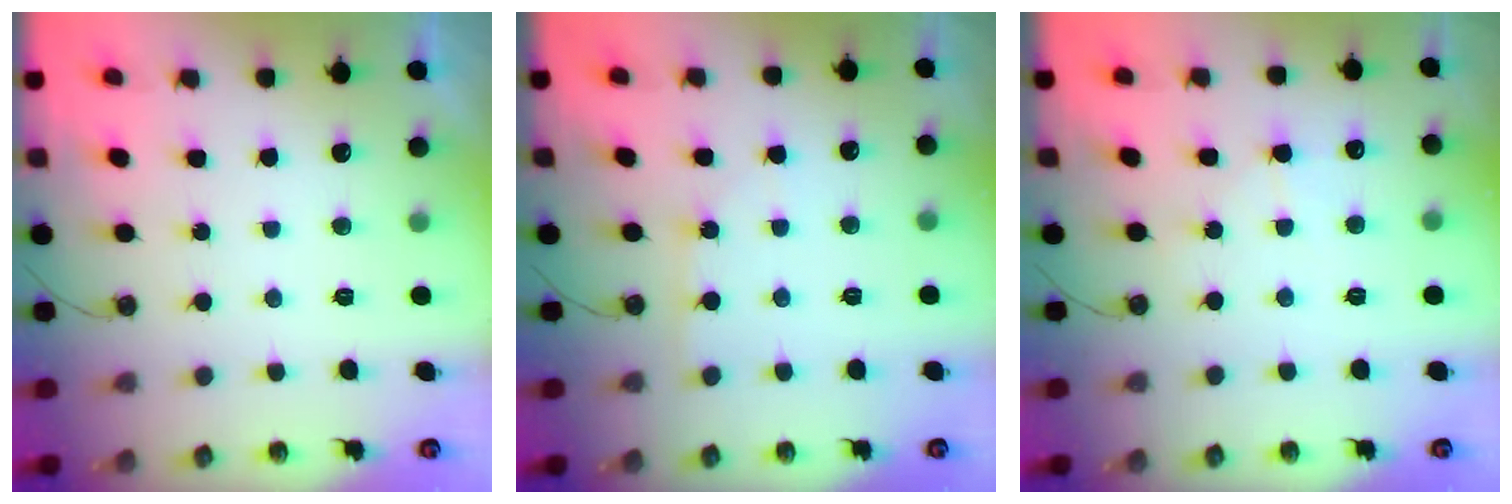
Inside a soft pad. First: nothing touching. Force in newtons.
{"total": 2.8, "press": 2.7, "slide": 0.4}
{"total": 3.2, "press": 3.1, "slide": 0.4}